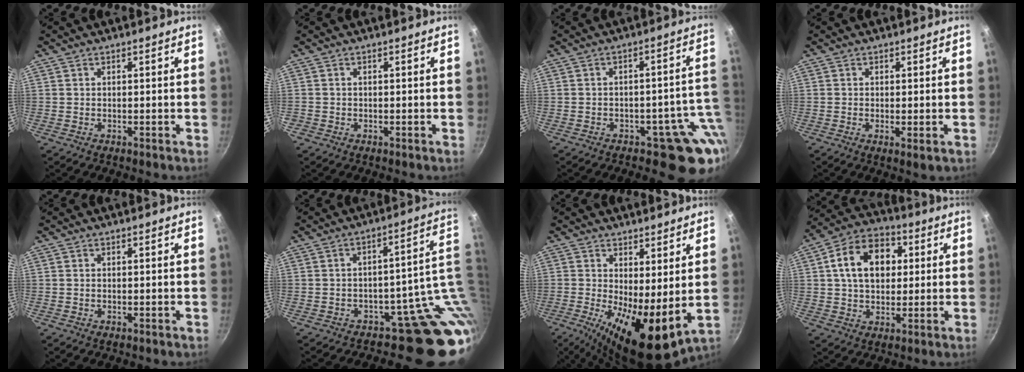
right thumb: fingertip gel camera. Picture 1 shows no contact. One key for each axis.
{"total": 0.7, "fx": -0.3, "fy": 0.6, "fz": 0.1, "tx": -0.001, "ty": 0.003, "tz": -0.006}
{"total": 8.8, "fx": -2.8, "fy": 5.5, "fz": 6.3, "tx": 0.000, "ty": 0.029, "tz": -0.035}
{"total": 1.7, "fx": -0.4, "fy": 0.3, "fz": 1.6, "tx": -0.030, "ty": -0.009, "tz": -0.007}
{"total": 0.0}
{"total": 11.6, "fx": -1.1, "fy": 9.0, "fz": 7.3, "tx": 0.012, "ty": 0.037, "tz": -0.015}
{"total": 13.3, "fx": -0.1, "fy": 5.0, "fz": 12.3, "tx": -0.189, "ty": -0.027, "tz": 0.006}
{"total": 14.3, "fx": 2.9, "fy": 10.2, "fz": 9.6, "tx": -0.127, "ty": 0.019, "tz": 0.035}